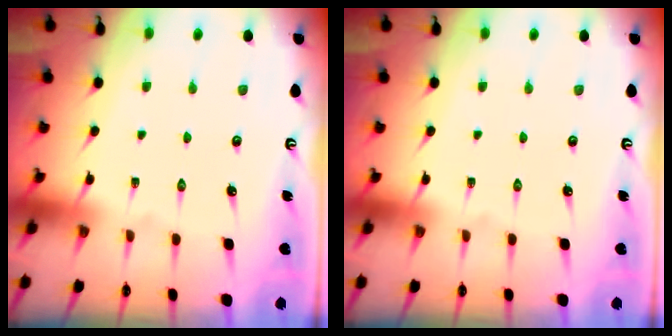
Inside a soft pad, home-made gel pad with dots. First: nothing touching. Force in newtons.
{"total": 0.0}